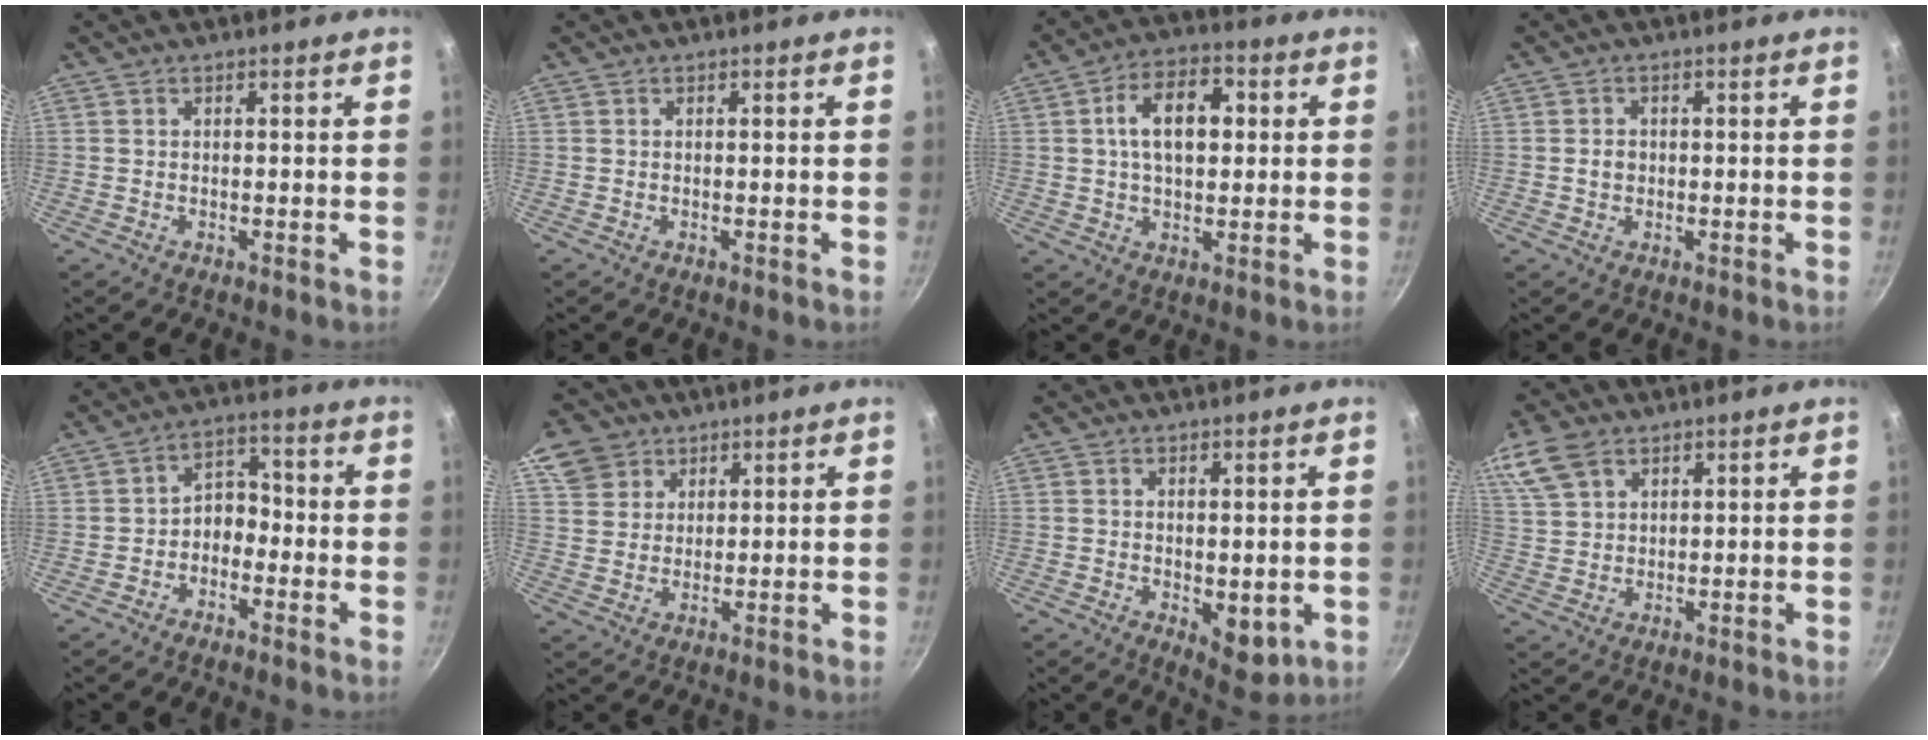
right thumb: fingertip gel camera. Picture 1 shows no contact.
{"total": 0.0}
{"total": 11.2, "force": [1.8, 6.7, 8.7], "torque": [-0.121, 0.016, 0.022]}
{"total": 1.9, "force": [-0.1, 1.6, 1.0], "torque": [-0.011, 0.006, -0.003]}
{"total": 5.0, "force": [-1.9, 3.7, 2.8], "torque": [-0.012, 0.035, -0.041]}
{"total": 8.1, "force": [4.7, 6.2, 2.0], "torque": [-0.011, -0.004, 0.084]}
{"total": 5.7, "force": [-0.3, 3.0, 4.8], "torque": [-0.053, -0.016, 0.004]}
{"total": 8.4, "force": [4.9, 5.3, 4.3], "torque": [-0.080, -0.003, 0.101]}